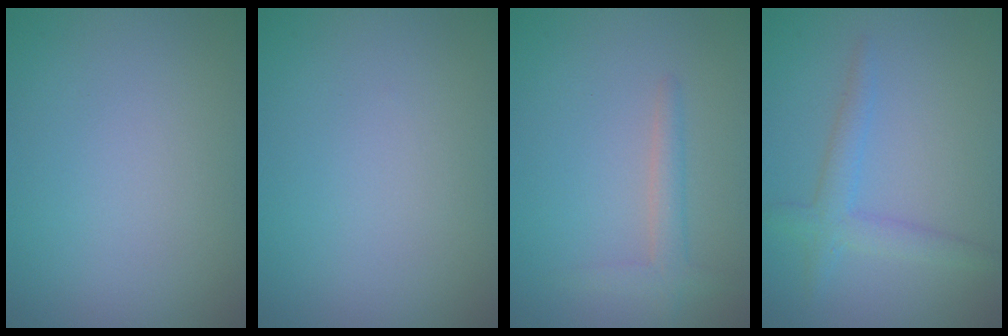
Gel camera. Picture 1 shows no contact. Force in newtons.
{"total": 0.0}
{"total": 1.9, "press": 1.9, "slide": 0.2}
{"total": 2.5, "press": 2.5, "slide": 0.1}